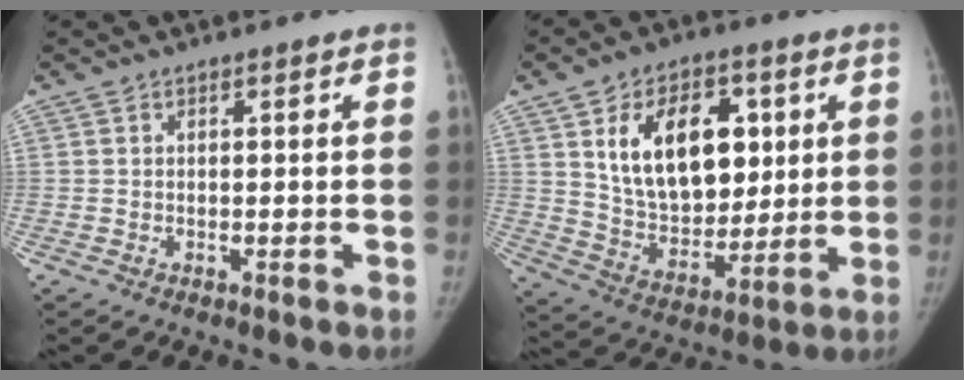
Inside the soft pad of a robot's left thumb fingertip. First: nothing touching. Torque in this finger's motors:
{"motor_torque": [-0.14, 0.71, 1.22, -1.14, 0.10]}